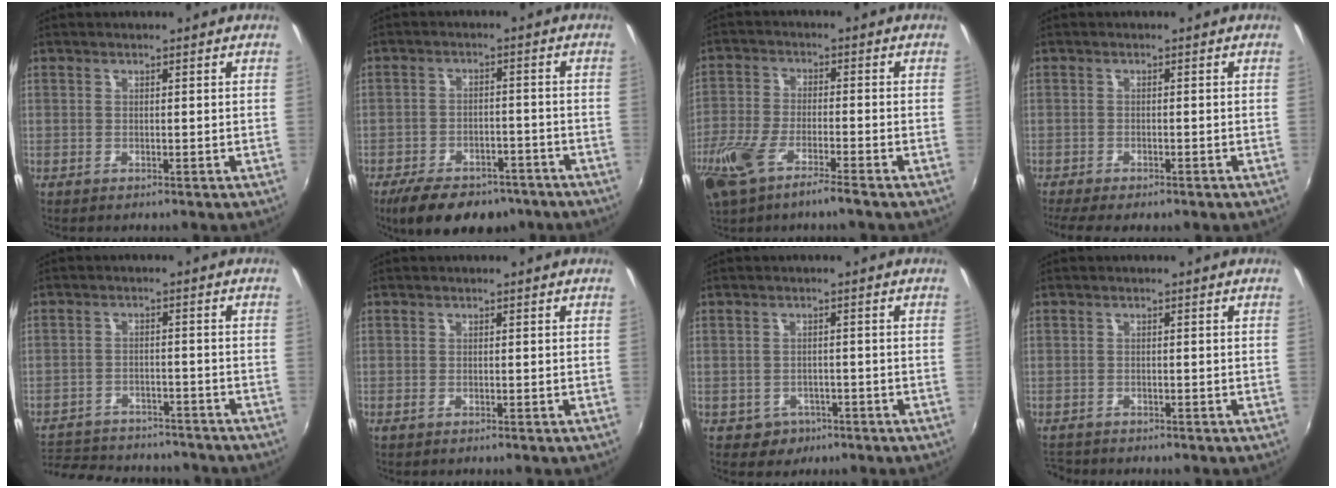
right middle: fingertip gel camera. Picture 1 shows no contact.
{"total": 14.1, "force": [-10.3, 6.7, 6.9], "torque": [-0.154, -0.010, -0.150]}
{"total": 11.6, "force": [-7.6, 2.7, 8.4], "torque": [-0.197, -0.032, -0.150]}
{"total": 5.7, "force": [-4.5, 1.4, 3.2], "torque": [-0.079, -0.026, -0.072]}
{"total": 18.7, "force": [-15.9, 7.1, 6.8], "torque": [-0.157, 0.008, -0.219]}
{"total": 0.6, "force": [-0.4, 0.2, 0.4], "torque": [-0.009, -0.002, -0.009]}
{"total": 3.9, "force": [-1.9, 3.3, 0.7], "torque": [-0.026, 0.002, -0.023]}
{"total": 3.4, "force": [-3.2, 1.1, 0.7], "torque": [-0.028, -0.016, -0.059]}